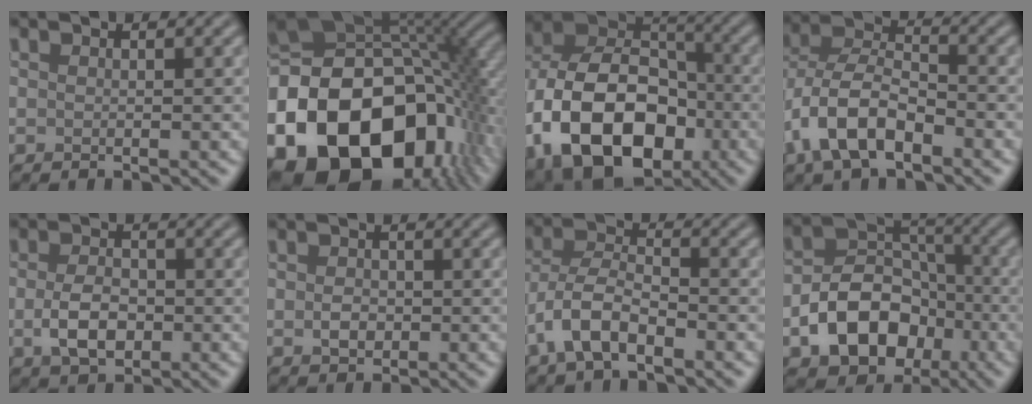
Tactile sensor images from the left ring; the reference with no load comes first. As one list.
[{"total": 20.9, "force": [-6.7, 13.9, 14.1], "torque": [-0.295, -0.024, -0.113]}, {"total": 16.6, "force": [-5.6, 11.1, 10.9], "torque": [-0.204, -0.017, -0.105]}, {"total": 7.3, "force": [-3.4, 3.7, 5.3], "torque": [-0.102, 0.006, -0.076]}, {"total": 3.7, "force": [-0.8, 2.3, 2.8], "torque": [-0.058, -0.002, -0.015]}, {"total": 1.7, "force": [-0.3, 1.2, 1.1], "torque": [-0.022, -0.001, -0.007]}, {"total": 5.1, "force": [-2.7, 2.2, 3.7], "torque": [-0.074, 0.007, -0.062]}, {"total": 8.6, "force": [-3.4, 6.2, 4.9], "torque": [-0.077, -0.004, -0.063]}]